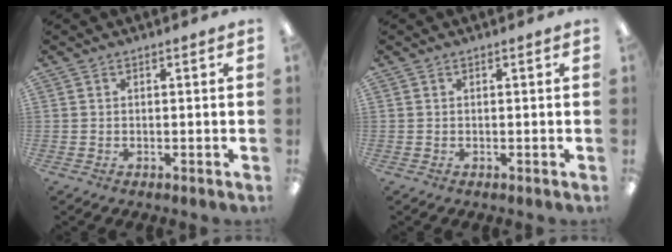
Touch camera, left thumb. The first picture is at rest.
{"total": 0.0}